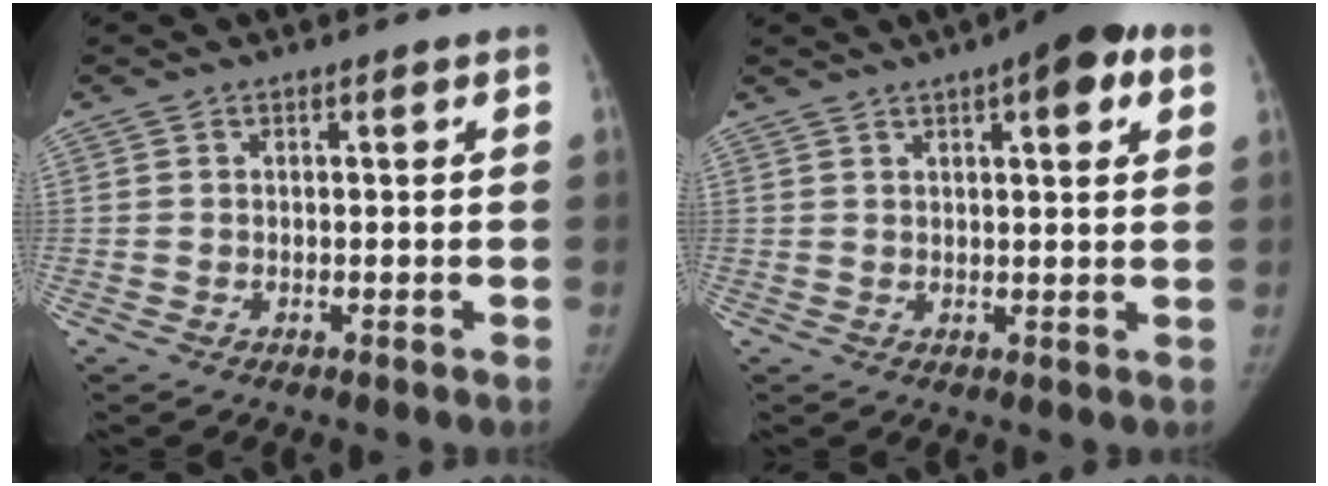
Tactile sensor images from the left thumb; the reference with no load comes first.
{"total": 9.2, "force": [4.5, 2.7, 7.5], "torque": [-0.085, -0.001, 0.053]}